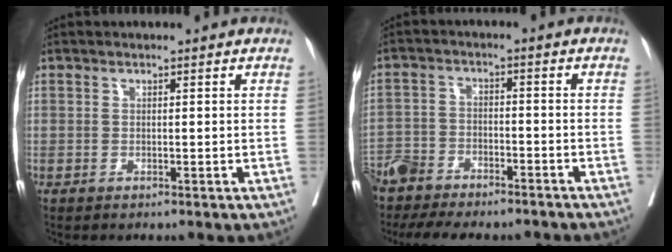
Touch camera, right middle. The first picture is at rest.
{"total": 12.1, "force": [-10.8, 3.6, 4.2], "torque": [-0.076, 0.006, -0.168]}